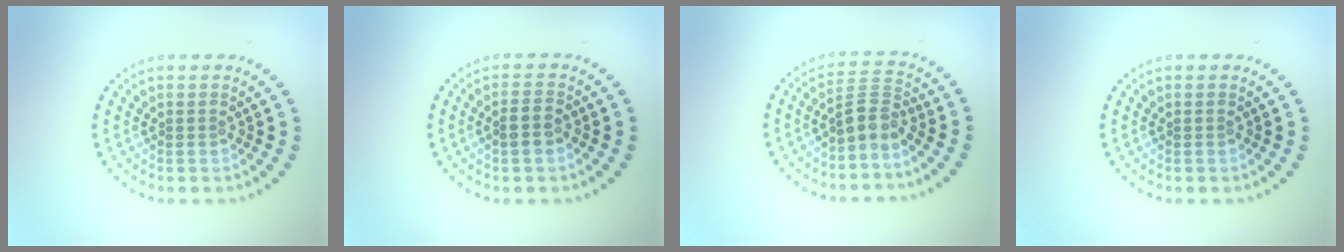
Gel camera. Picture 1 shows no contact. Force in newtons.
{"total": 1.8, "press": 1.7, "slide": 0.6}
{"total": 2.7, "press": 2.0, "slide": 1.7}
{"total": 0.0}